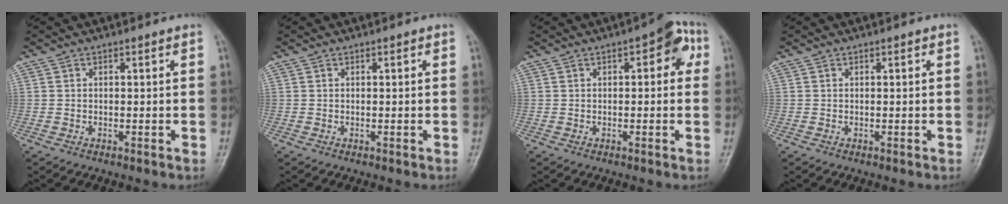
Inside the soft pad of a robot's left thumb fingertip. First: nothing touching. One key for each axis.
{"total": 0.0}
{"total": 5.9, "fx": 1.6, "fy": 2.7, "fz": 4.9, "tx": -0.035, "ty": 0.012, "tz": 0.008}
{"total": 0.0}